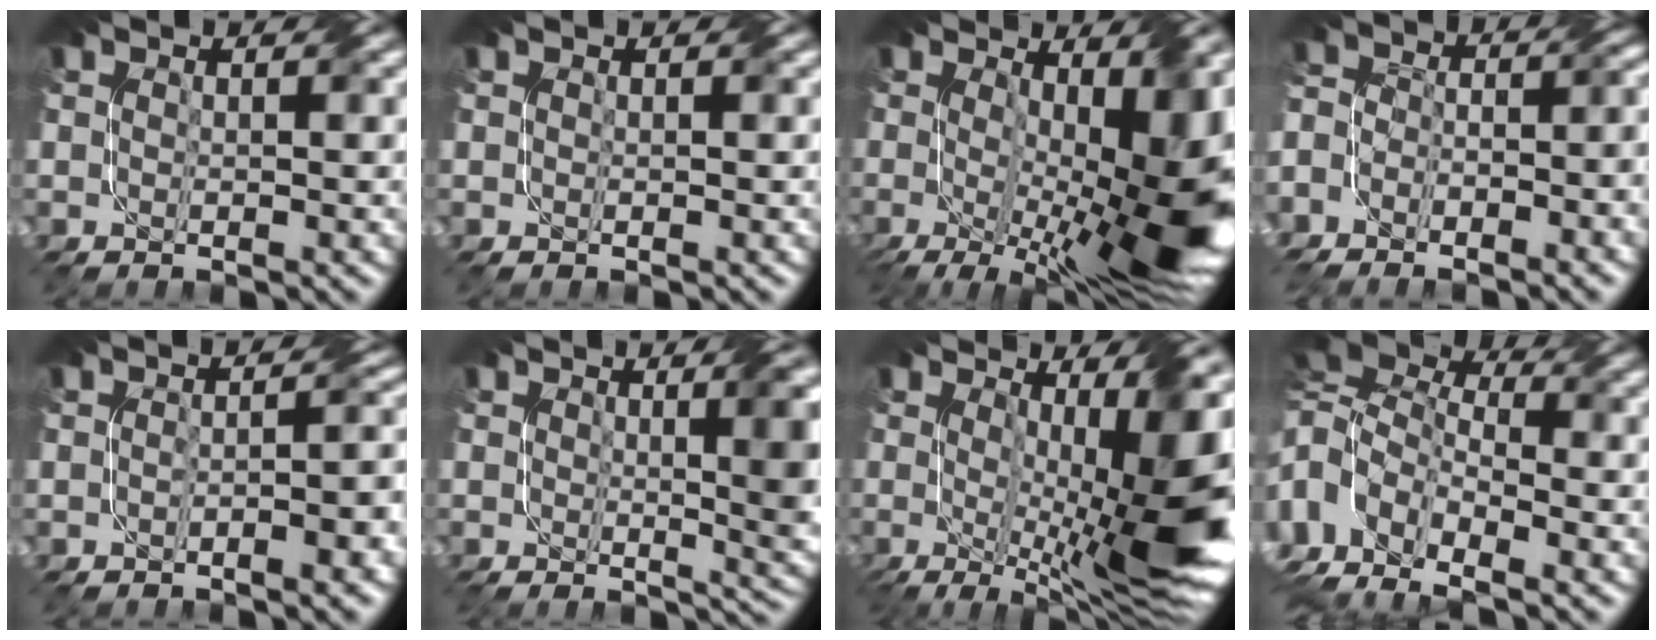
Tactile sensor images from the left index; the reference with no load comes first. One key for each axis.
{"total": 0.0}
{"total": 13.7, "fx": -1.0, "fy": 5.1, "fz": 12.7, "tx": -0.174, "ty": -0.023, "tz": -0.001}
{"total": 8.8, "fx": -5.4, "fy": 5.0, "fz": 4.9, "tx": -0.056, "ty": -0.011, "tz": -0.088}
{"total": 3.0, "fx": -1.3, "fy": 0.7, "fz": 2.7, "tx": -0.036, "ty": 0.006, "tz": -0.018}
{"total": 7.7, "fx": 1.2, "fy": 2.6, "fz": 7.2, "tx": -0.056, "ty": 0.001, "tz": 0.015}
{"total": 13.0, "fx": 0.3, "fy": 3.5, "fz": 12.6, "tx": -0.162, "ty": -0.011, "tz": 0.012}
{"total": 9.7, "fx": -1.8, "fy": 6.1, "fz": 7.3, "tx": -0.160, "ty": -0.001, "tz": -0.042}